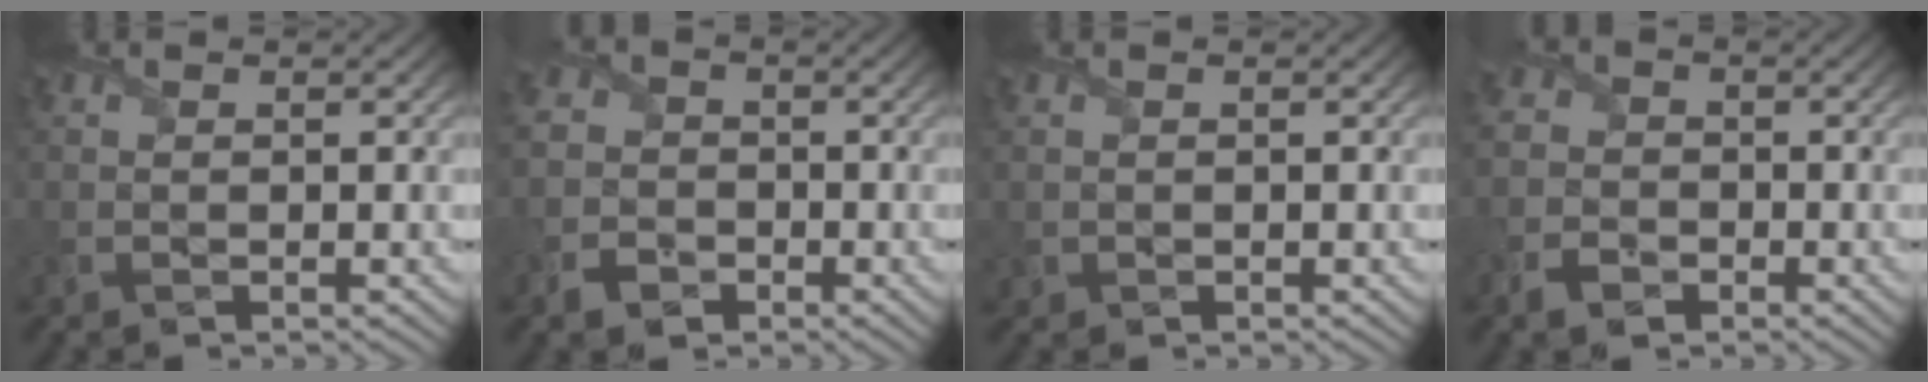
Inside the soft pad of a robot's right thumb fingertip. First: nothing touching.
{"total": 4.1, "force": [-2.0, 3.4, 1.1], "torque": [-0.035, -0.008, -0.047]}
{"total": 0.6, "force": [0.1, 0.6, -0.1], "torque": [-0.005, -0.003, -0.002]}
{"total": 3.6, "force": [-2.0, 2.7, 1.3], "torque": [-0.039, -0.003, -0.052]}